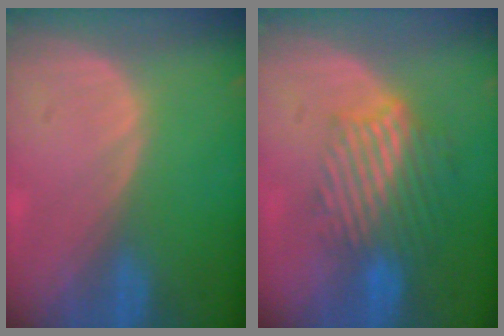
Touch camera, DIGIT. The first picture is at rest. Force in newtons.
{"total": 9.5, "press": 8.0, "slide": 5.1}